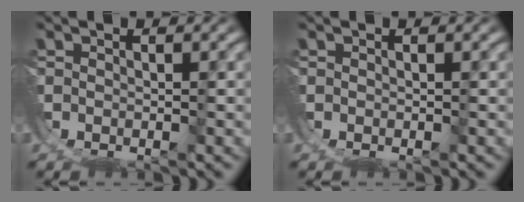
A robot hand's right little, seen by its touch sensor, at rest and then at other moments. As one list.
[{"total": 0.0}]